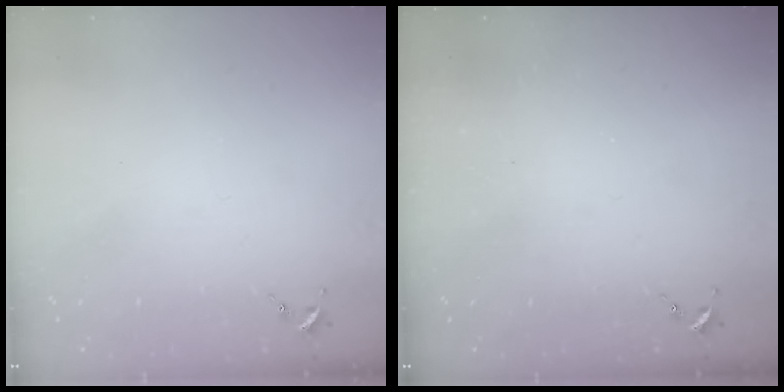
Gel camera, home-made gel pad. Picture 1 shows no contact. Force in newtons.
{"total": 0.0}